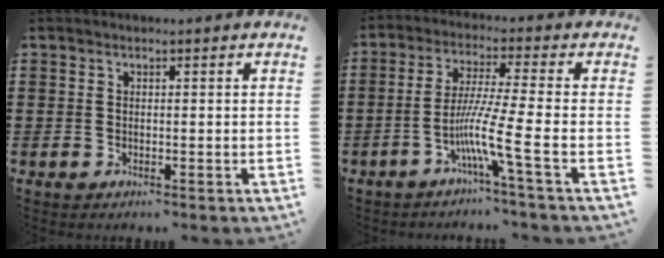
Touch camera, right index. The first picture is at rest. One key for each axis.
{"total": 8.7, "fx": -3.4, "fy": -0.4, "fz": 8.0, "tx": -0.157, "ty": -0.014, "tz": -0.069}